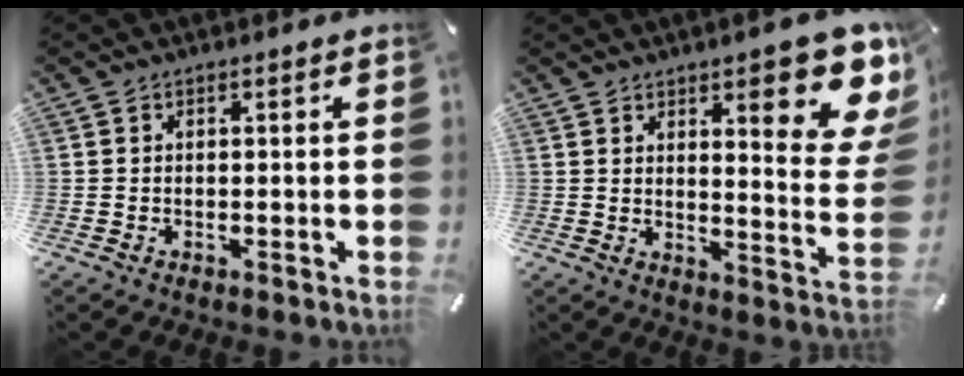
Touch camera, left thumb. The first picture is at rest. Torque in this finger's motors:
{"motor_torque": [2.93, 2.07, 0.46, -0.42, 0.25]}